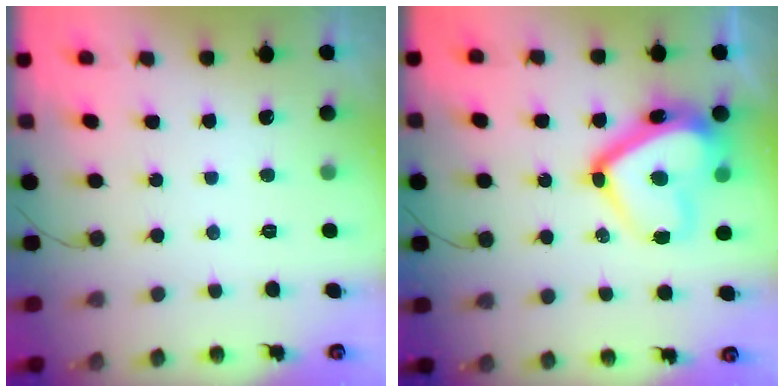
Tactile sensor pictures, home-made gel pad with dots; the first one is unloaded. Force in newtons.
{"total": 19.3, "press": 19.3, "slide": 1.3}